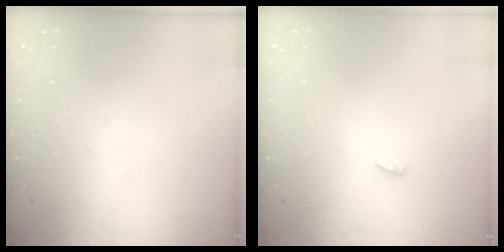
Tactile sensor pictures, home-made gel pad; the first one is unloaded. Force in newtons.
{"total": 2.3, "press": 2.1, "slide": 0.8}